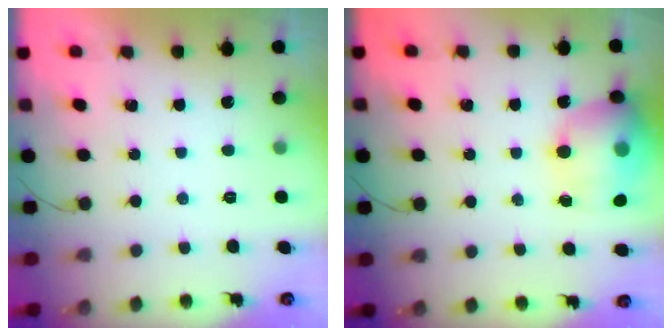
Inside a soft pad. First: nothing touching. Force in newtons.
{"total": 17.8, "press": 17.5, "slide": 3.0}